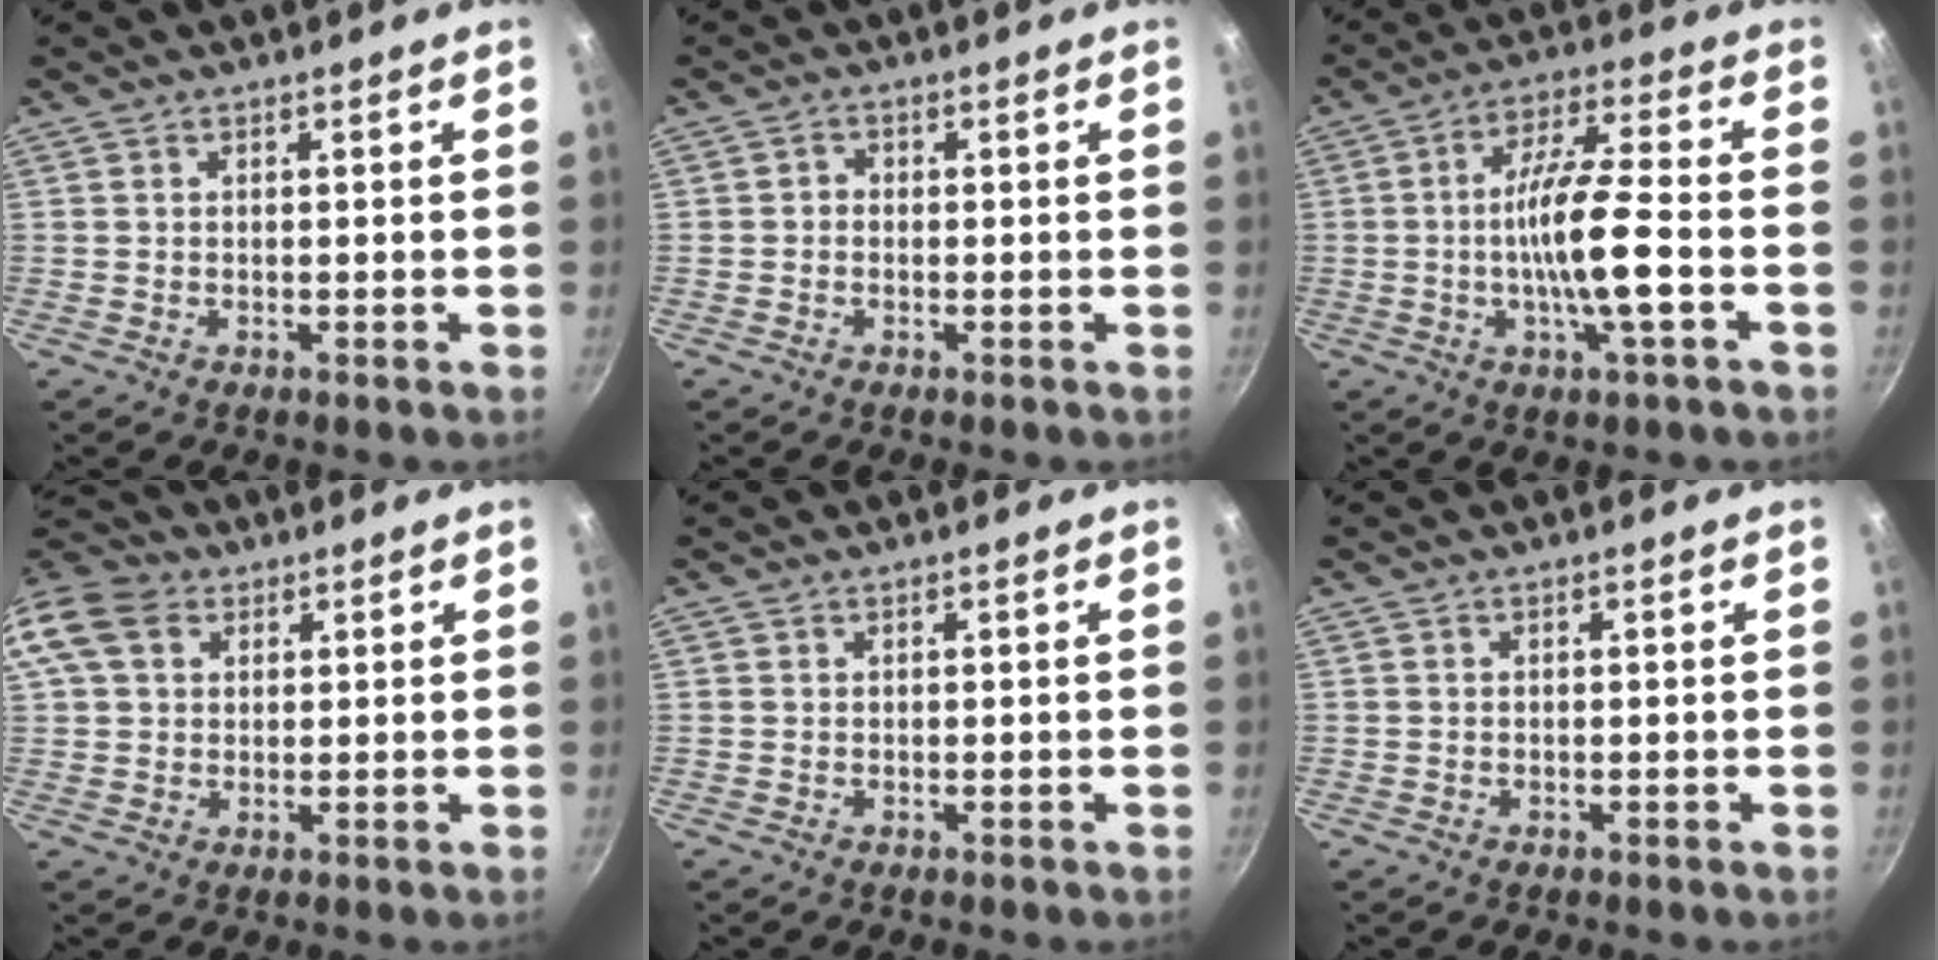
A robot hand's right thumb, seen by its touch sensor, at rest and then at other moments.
{"total": 1.2, "force": [-0.4, 1.0, 0.5], "torque": [-0.006, 0.006, -0.010]}
{"total": 11.8, "force": [-2.7, 1.9, 11.4], "torque": [-0.206, 0.020, -0.055]}
{"total": 13.0, "force": [4.5, 10.1, 6.9], "torque": [-0.137, 0.020, 0.070]}
{"total": 0.0}
{"total": 0.0}